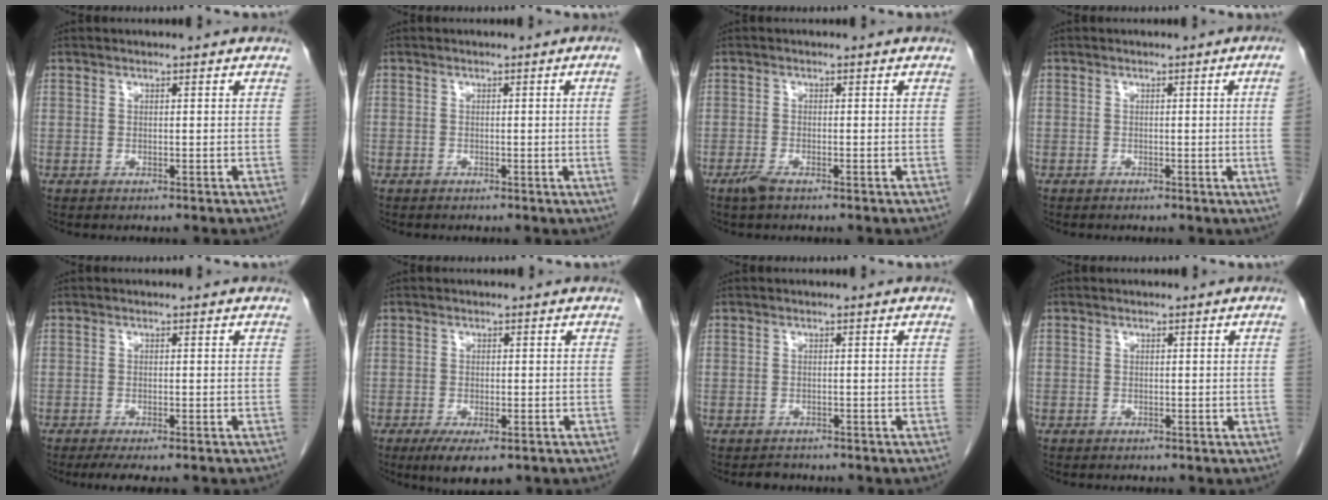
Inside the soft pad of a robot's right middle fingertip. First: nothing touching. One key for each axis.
{"total": 2.6, "fx": -0.3, "fy": -1.1, "fz": 2.4, "tx": -0.027, "ty": -0.003, "tz": -0.003}
{"total": 1.8, "fx": -1.3, "fy": 0.4, "fz": 1.2, "tx": -0.031, "ty": -0.003, "tz": -0.026}
{"total": 3.6, "fx": -0.4, "fy": -1.4, "fz": 3.3, "tx": -0.036, "ty": -0.005, "tz": -0.006}
{"total": 5.2, "fx": -4.2, "fy": 1.0, "fz": 2.9, "tx": -0.034, "ty": -0.009, "tz": -0.062}
{"total": 5.7, "fx": -3.6, "fy": 1.7, "fz": 4.1, "tx": -0.060, "ty": -0.012, "tz": -0.053}
{"total": 1.5, "fx": -1.4, "fy": 0.6, "fz": 0.0, "tx": -0.002, "ty": -0.002, "tz": -0.019}
{"total": 0.8, "fx": -0.1, "fy": -0.4, "fz": 0.7, "tx": 0.001, "ty": 0.002, "tz": -0.003}